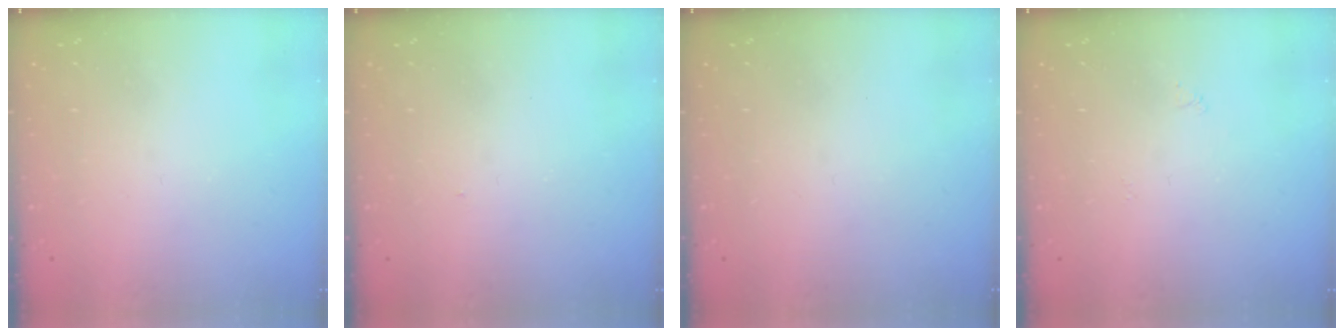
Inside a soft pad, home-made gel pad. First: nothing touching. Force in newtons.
{"total": 3.2, "press": 3.2, "slide": 0.5}
{"total": 0.0}
{"total": 3.3, "press": 3.3, "slide": 0.5}